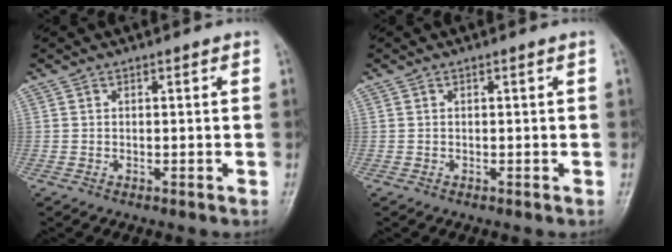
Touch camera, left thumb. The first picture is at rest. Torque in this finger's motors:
{"motor_torque": [-0.35, -0.35, -0.01, -0.10, 0.00]}